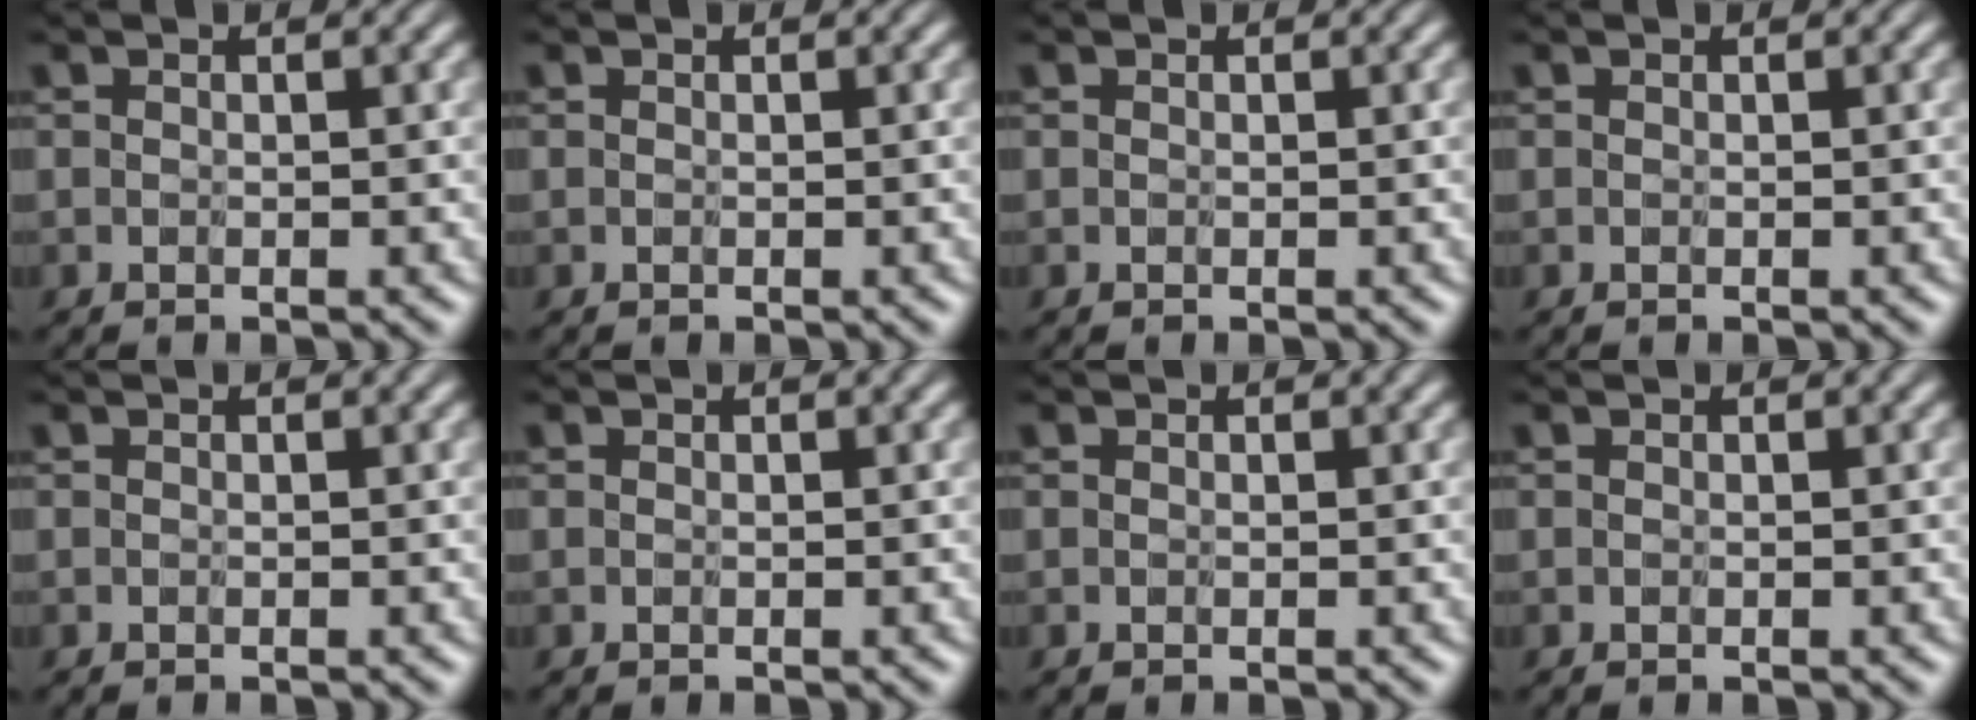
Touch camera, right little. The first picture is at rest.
{"total": 0.0}
{"total": 0.0}
{"total": 0.0}
{"total": 0.0}
{"total": 0.0}
{"total": 0.0}
{"total": 0.0}